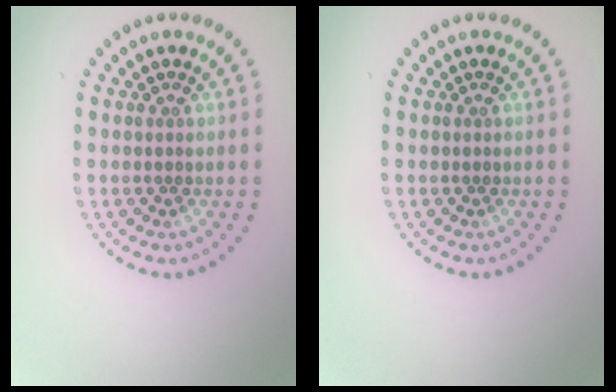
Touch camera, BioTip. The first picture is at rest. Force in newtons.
{"total": 0.0}